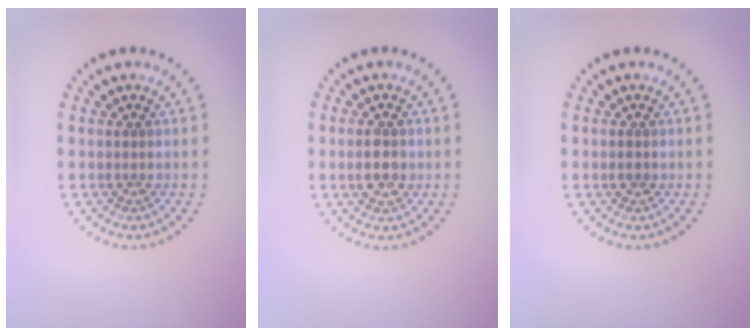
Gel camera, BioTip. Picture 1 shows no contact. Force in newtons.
{"total": 2.3, "press": 2.3, "slide": 0.2}
{"total": 0.9, "press": 0.9, "slide": 0.0}